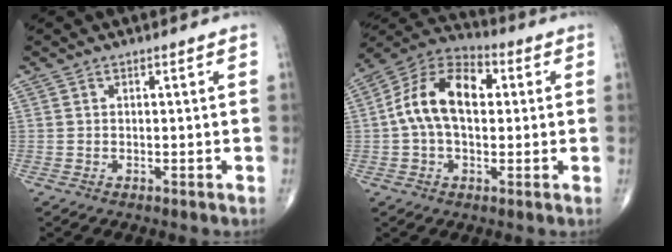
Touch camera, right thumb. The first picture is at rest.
{"total": 14.2, "force": [1.5, 8.6, 11.1], "torque": [-0.194, 0.035, 0.015]}